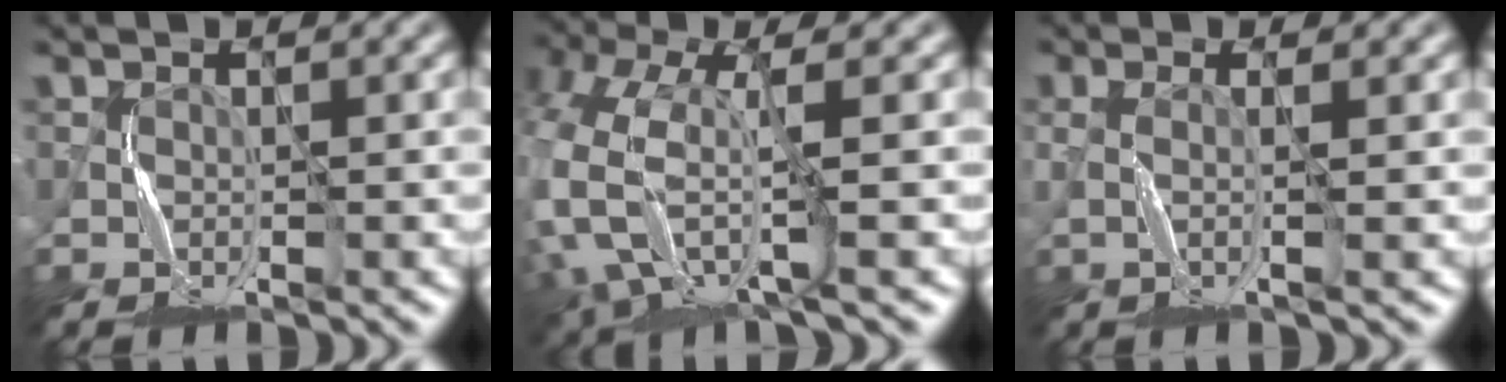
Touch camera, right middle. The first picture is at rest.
{"total": 9.9, "force": [-1.2, 5.5, 8.2], "torque": [-0.202, -0.021, -0.024]}
{"total": 1.5, "force": [0.0, 0.6, 1.4], "torque": [-0.024, 0.000, -0.007]}